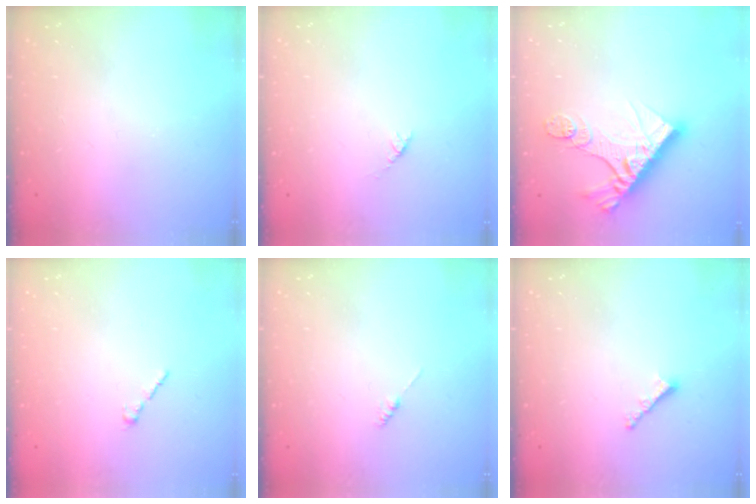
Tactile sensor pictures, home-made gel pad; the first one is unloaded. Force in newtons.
{"total": 2.7, "press": 2.6, "slide": 0.4}
{"total": 13.2, "press": 13.1, "slide": 1.2}
{"total": 1.7, "press": 1.7, "slide": 0.5}
{"total": 0.0}
{"total": 2.2, "press": 2.2, "slide": 0.5}